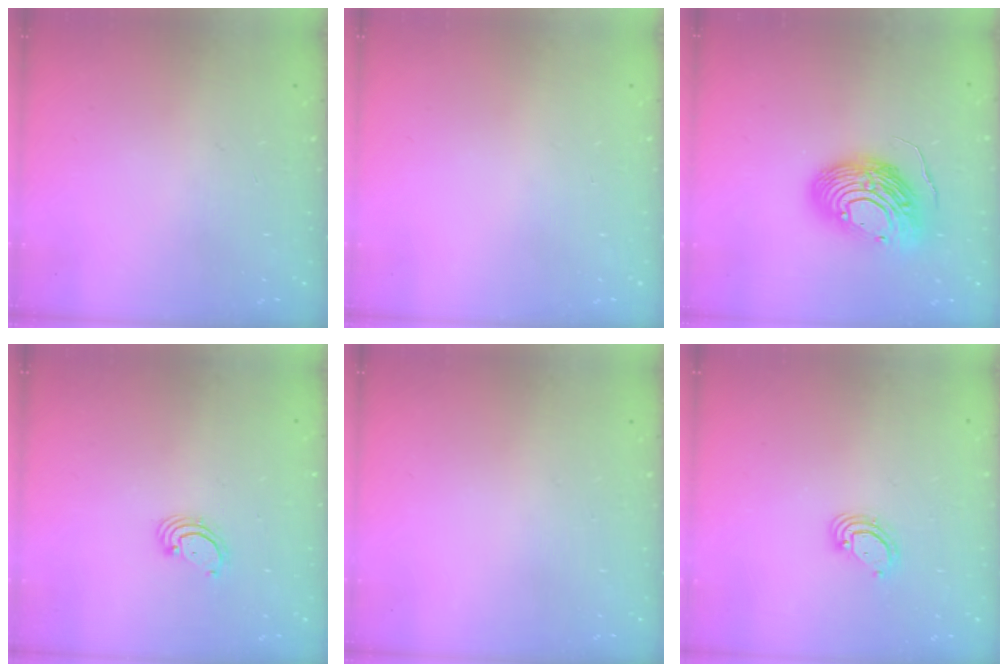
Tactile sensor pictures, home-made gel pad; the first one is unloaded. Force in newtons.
{"total": 0.0}
{"total": 14.7, "press": 14.7, "slide": 1.3}
{"total": 2.5, "press": 2.5, "slide": 0.3}
{"total": 0.0}
{"total": 3.2, "press": 3.2, "slide": 0.2}